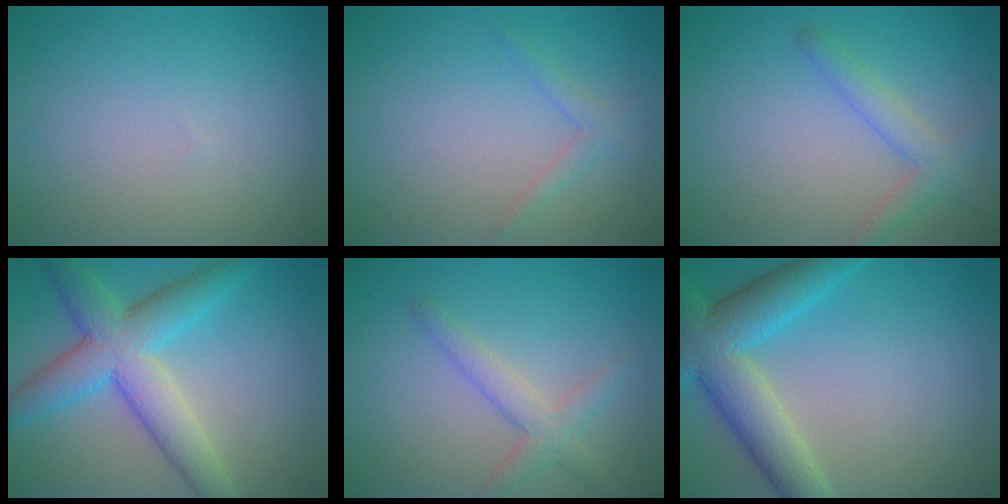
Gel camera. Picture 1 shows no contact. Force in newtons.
{"total": 1.3, "press": 1.3, "slide": 0.1}
{"total": 2.7, "press": 2.7, "slide": 0.2}
{"total": 7.5, "press": 7.5, "slide": 0.1}
{"total": 2.7, "press": 2.7, "slide": 0.1}
{"total": 7.5, "press": 7.5, "slide": 0.3}